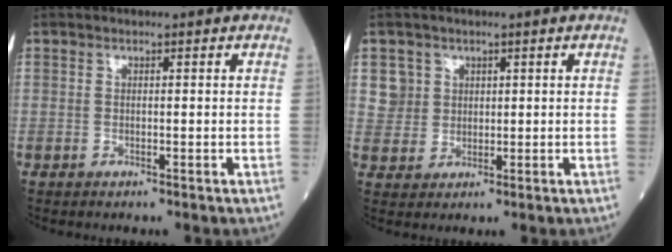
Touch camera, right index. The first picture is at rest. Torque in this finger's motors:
{"motor_torque": [-0.20, 0.19, -0.09, -0.02]}